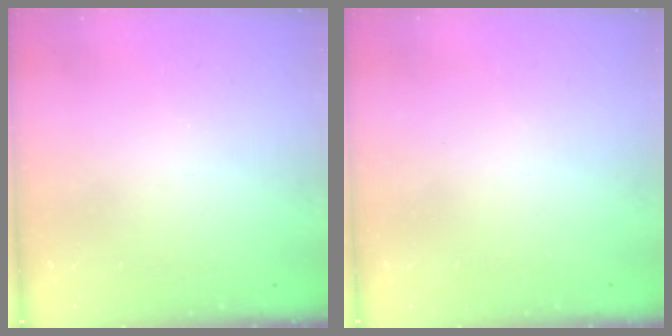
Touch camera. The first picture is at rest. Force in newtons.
{"total": 1.6, "press": 1.5, "slide": 0.1}